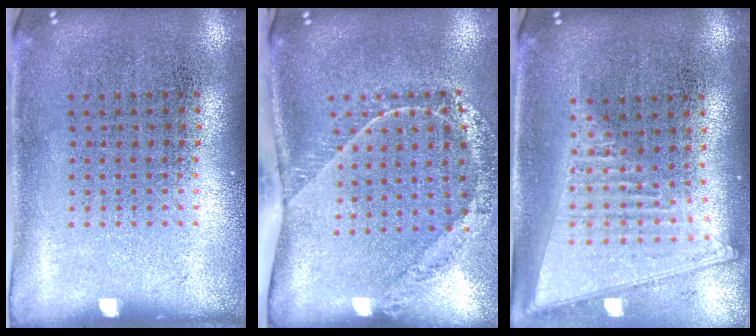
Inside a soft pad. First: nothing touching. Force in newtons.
{"total": 1.7, "press": 1.5, "slide": 0.8}
{"total": 2.0, "press": 1.7, "slide": 1.0}